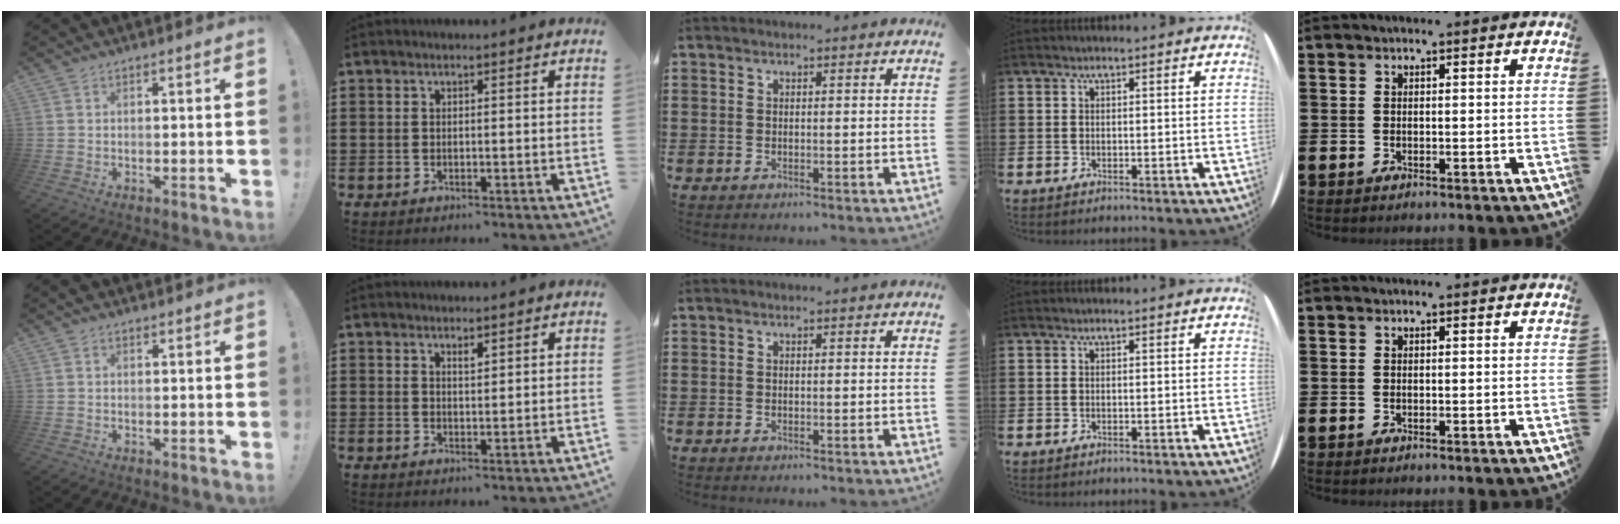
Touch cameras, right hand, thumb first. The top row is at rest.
{"thumb": {"total": 0.7, "force": [-0.6, -0.1, -0.2], "torque": [0.005, 0.007, -0.011]}, "index": {"total": 1.3, "force": [1.0, 0.5, 0.7], "torque": [-0.014, 0.002, 0.018]}}